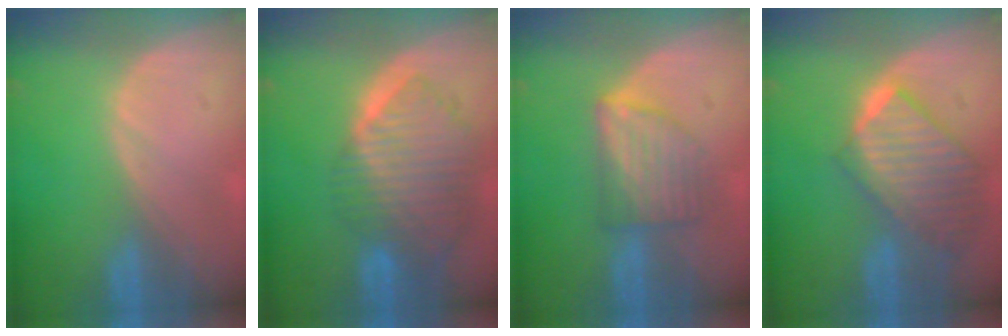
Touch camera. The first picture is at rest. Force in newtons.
{"total": 10.2, "press": 8.8, "slide": 5.1}
{"total": 6.1, "press": 5.9, "slide": 1.3}
{"total": 9.8, "press": 8.6, "slide": 4.8}